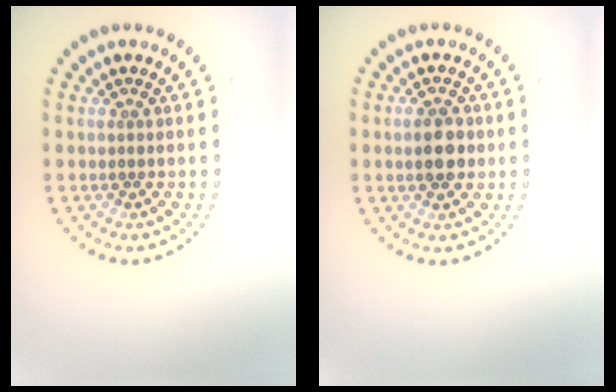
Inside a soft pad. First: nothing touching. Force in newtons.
{"total": 2.9, "press": 2.9, "slide": 0.1}